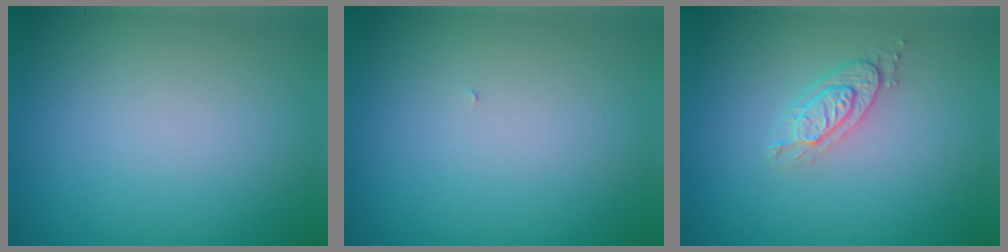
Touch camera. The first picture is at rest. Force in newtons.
{"total": 0.0}
{"total": 2.1, "press": 1.9, "slide": 0.8}